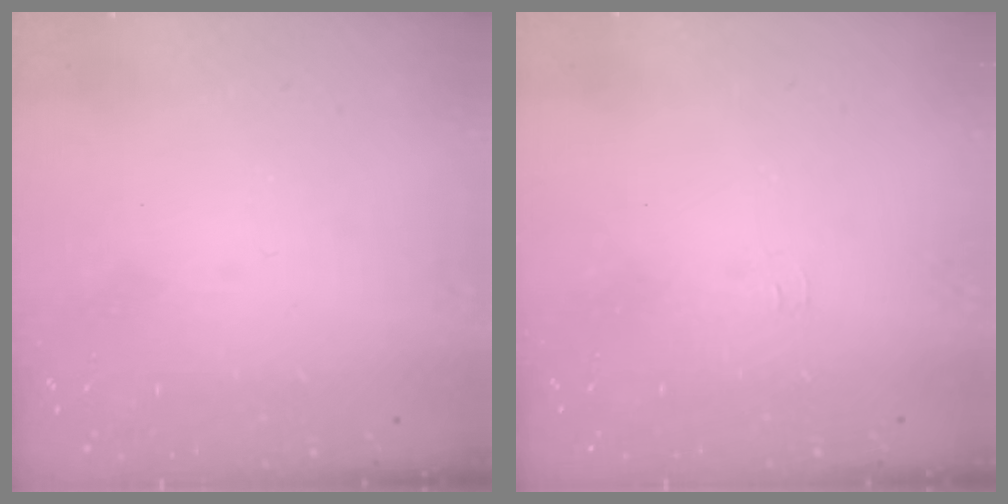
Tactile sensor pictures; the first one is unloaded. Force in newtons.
{"total": 3.9, "press": 3.8, "slide": 0.5}